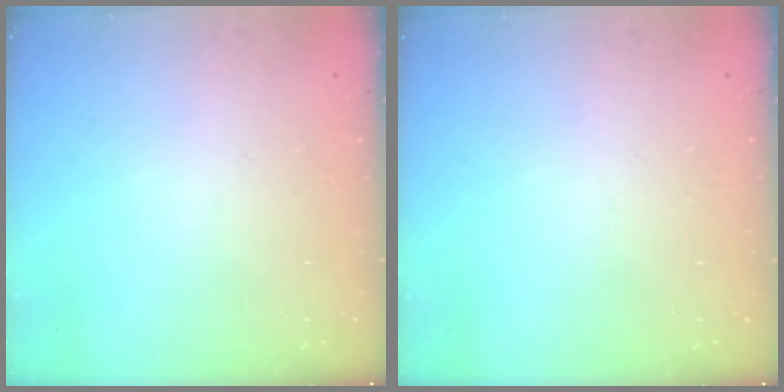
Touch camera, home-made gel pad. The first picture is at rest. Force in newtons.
{"total": 0.0}